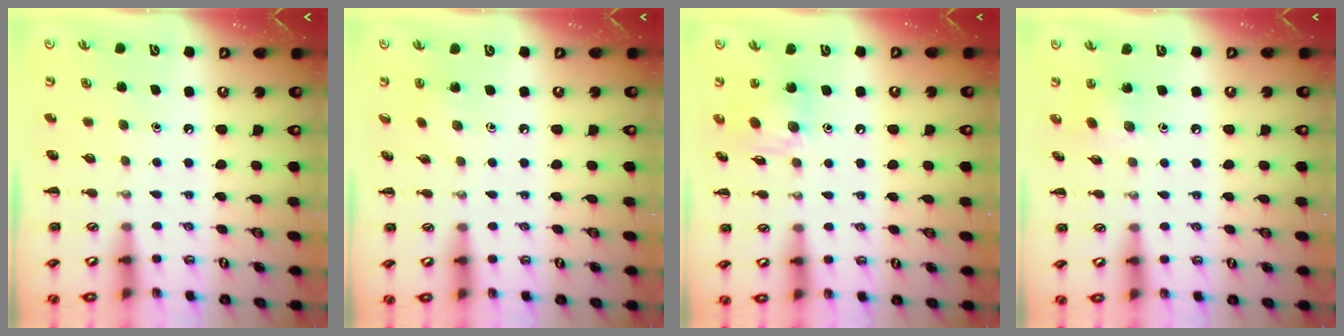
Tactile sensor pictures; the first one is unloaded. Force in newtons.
{"total": 3.9, "press": 3.7, "slide": 1.0}
{"total": 11.0, "press": 10.8, "slide": 2.4}
{"total": 3.5, "press": 3.5, "slide": 0.5}